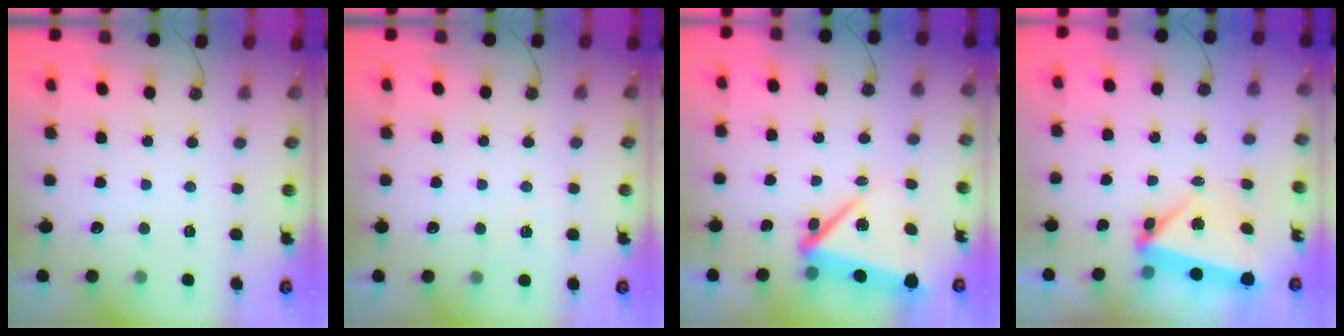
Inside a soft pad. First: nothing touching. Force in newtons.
{"total": 4.3, "press": 4.3, "slide": 0.3}
{"total": 9.4, "press": 9.3, "slide": 1.4}
{"total": 5.6, "press": 5.4, "slide": 1.1}